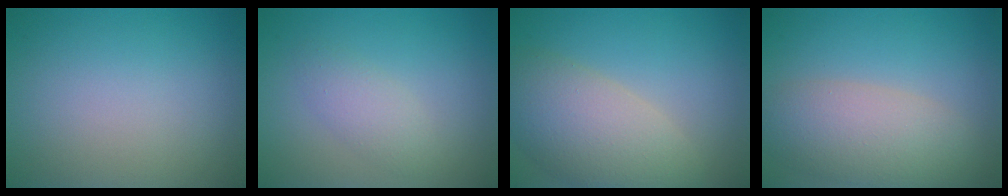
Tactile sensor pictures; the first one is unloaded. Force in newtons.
{"total": 2.1, "press": 2.1, "slide": 0.1}
{"total": 7.5, "press": 7.5, "slide": 0.5}
{"total": 5.8, "press": 5.8, "slide": 0.6}